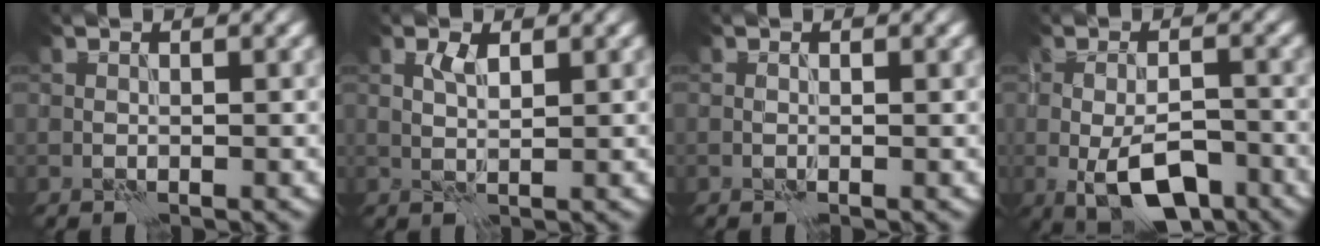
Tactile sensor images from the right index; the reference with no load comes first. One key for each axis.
{"total": 1.2, "fx": 1.0, "fy": -0.1, "fz": 0.7, "tx": -0.019, "ty": 0.000, "tz": 0.022}
{"total": 0.0}
{"total": 6.9, "fx": -3.3, "fy": 3.0, "fz": 5.3, "tx": -0.092, "ty": -0.006, "tz": -0.052}